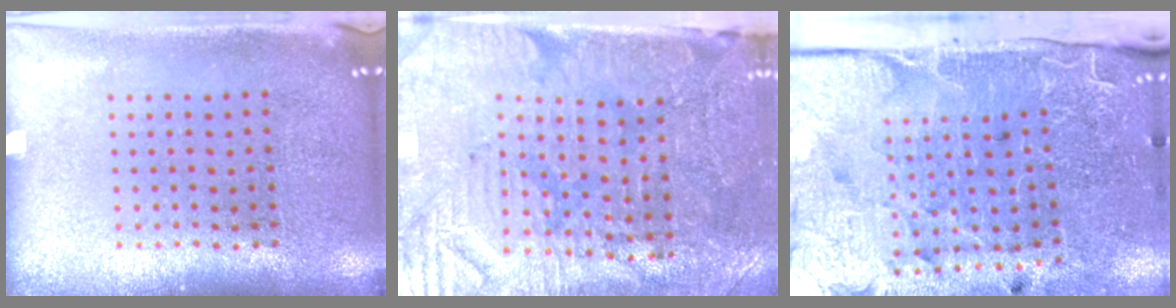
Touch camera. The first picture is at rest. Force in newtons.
{"total": 3.5, "press": 3.3, "slide": 1.2}
{"total": 4.1, "press": 3.7, "slide": 1.9}